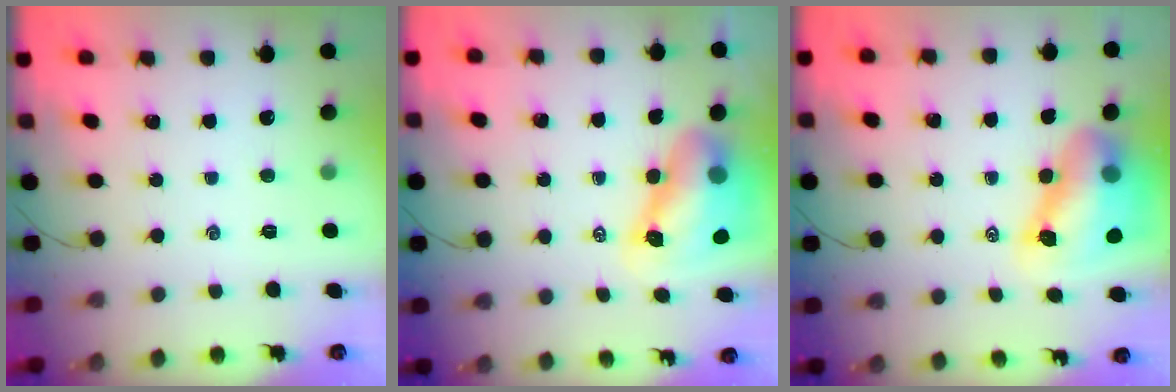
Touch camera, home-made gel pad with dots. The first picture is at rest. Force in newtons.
{"total": 10.6, "press": 10.2, "slide": 3.0}
{"total": 12.5, "press": 12.0, "slide": 3.6}